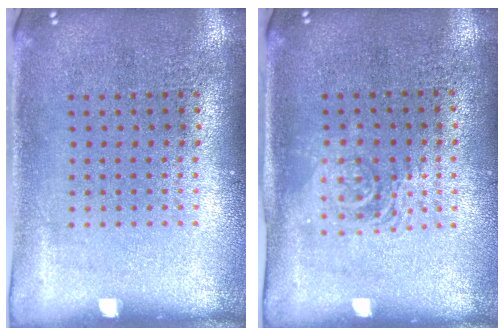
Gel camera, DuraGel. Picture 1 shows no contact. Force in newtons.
{"total": 1.4, "press": 1.2, "slide": 0.7}